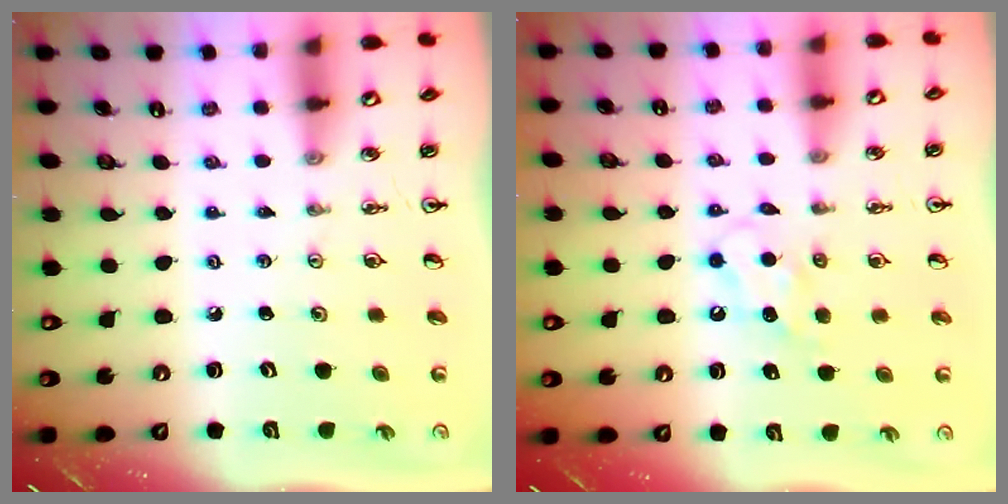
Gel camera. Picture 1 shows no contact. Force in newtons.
{"total": 5.3, "press": 5.2, "slide": 0.8}